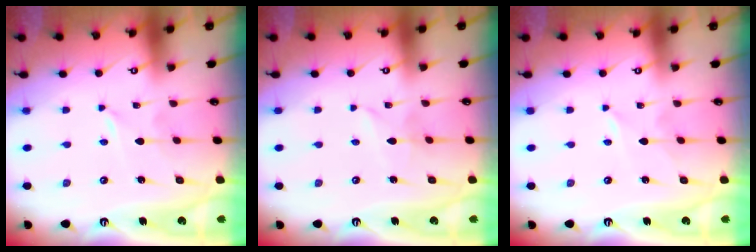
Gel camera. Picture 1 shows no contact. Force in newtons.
{"total": 1.8, "press": 1.8, "slide": 0.2}
{"total": 1.6, "press": 1.5, "slide": 0.2}